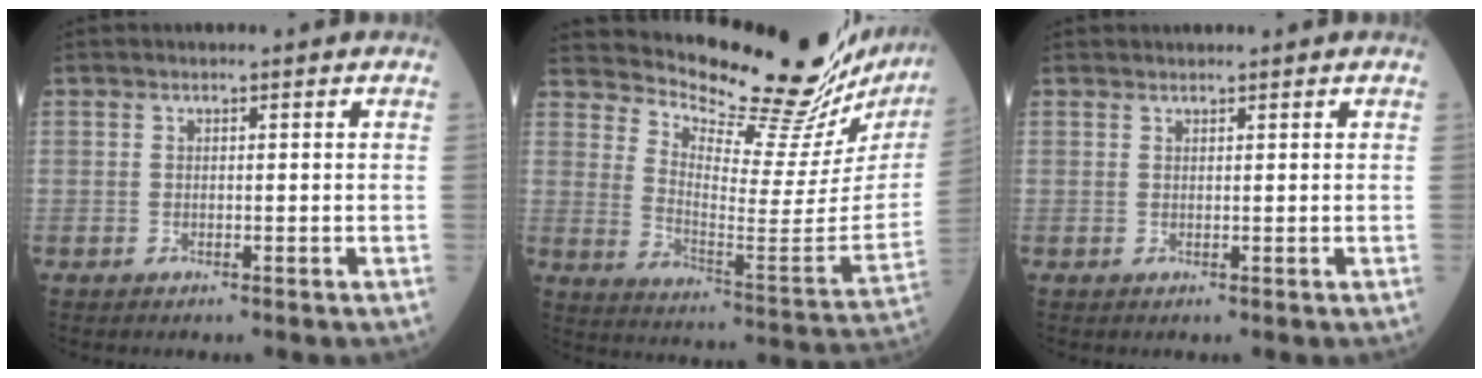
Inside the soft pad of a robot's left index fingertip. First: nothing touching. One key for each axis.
{"total": 24.1, "fx": 22.6, "fy": 1.4, "fz": 8.4, "tx": -0.140, "ty": -0.119, "tz": 0.299}
{"total": 1.1, "fx": 1.1, "fy": 0.1, "fz": 0.2, "tx": -0.007, "ty": 0.011, "tz": 0.022}